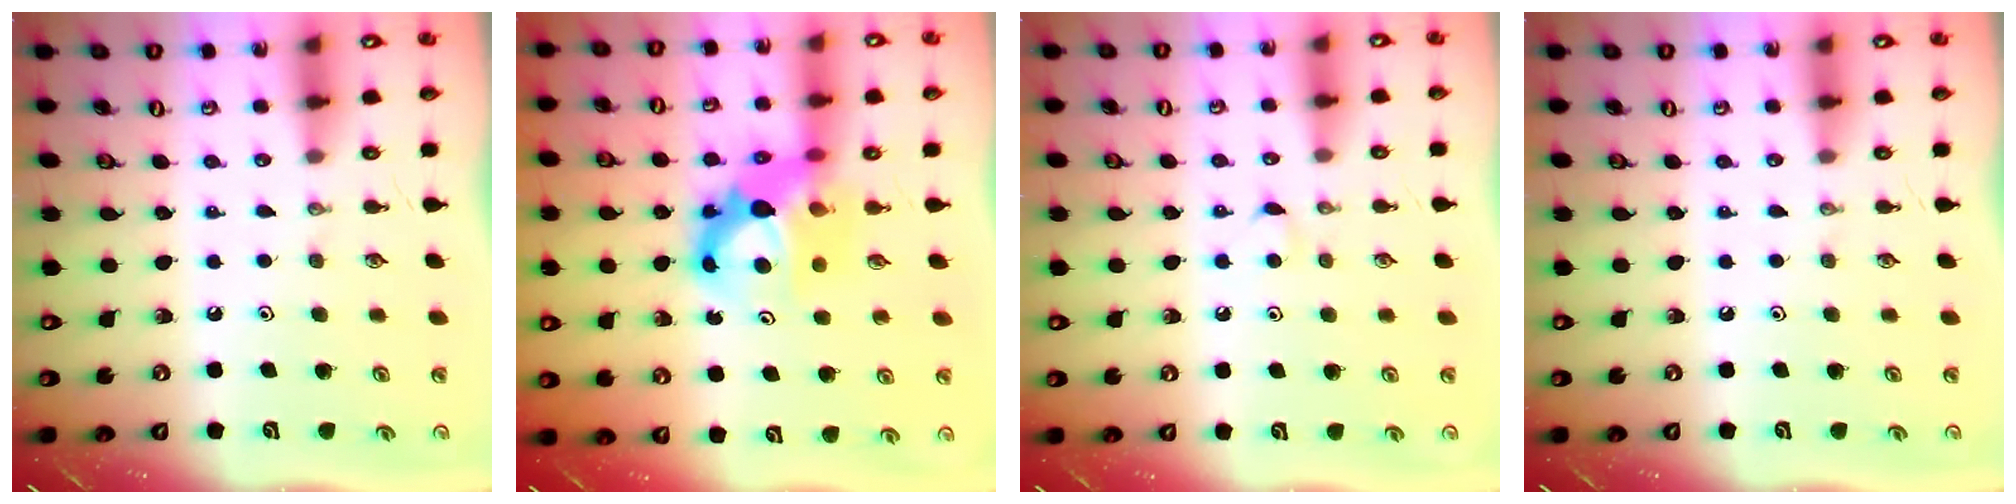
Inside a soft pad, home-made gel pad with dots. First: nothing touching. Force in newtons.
{"total": 11.0, "press": 10.9, "slide": 0.8}
{"total": 3.4, "press": 3.4, "slide": 0.5}
{"total": 0.0}